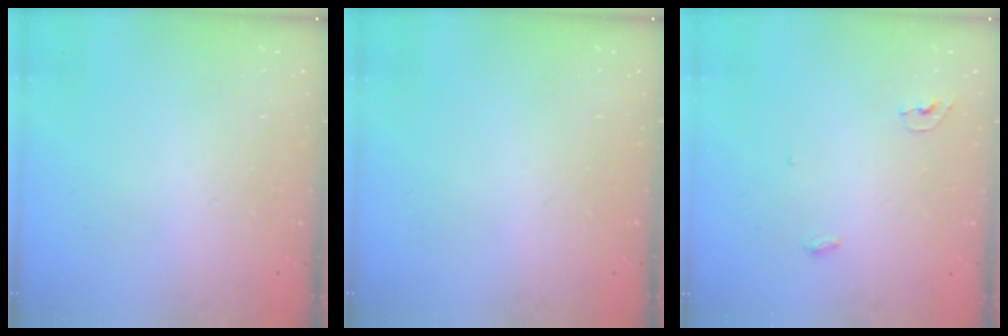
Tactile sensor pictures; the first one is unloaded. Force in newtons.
{"total": 0.0}
{"total": 6.4, "press": 4.1, "slide": 4.9}